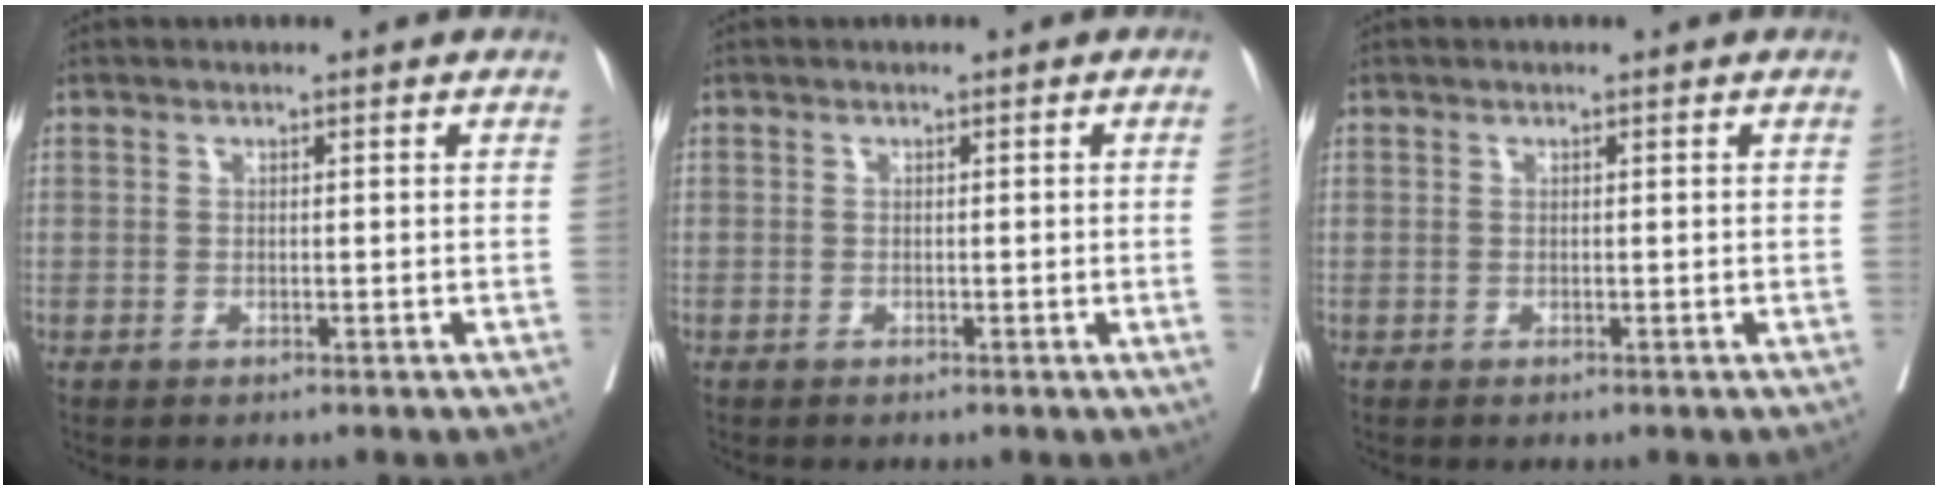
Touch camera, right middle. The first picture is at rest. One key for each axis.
{"total": 1.4, "fx": -0.2, "fy": -0.7, "fz": 1.2, "tx": -0.012, "ty": 0.000, "tz": -0.002}
{"total": 0.0}